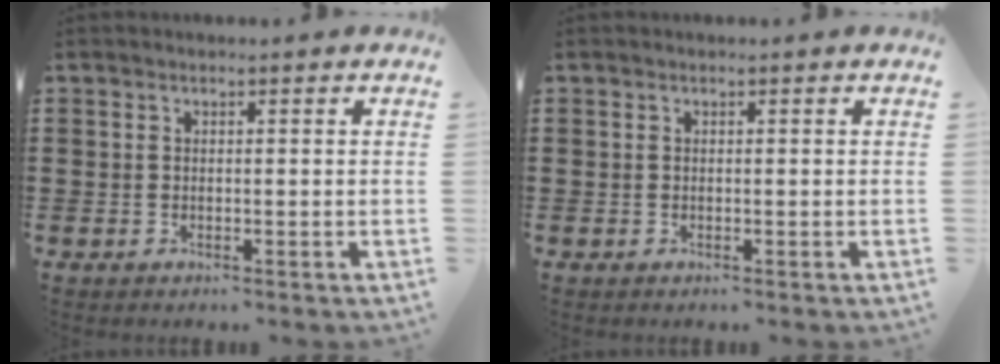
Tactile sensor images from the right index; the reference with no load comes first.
{"total": 0.0}